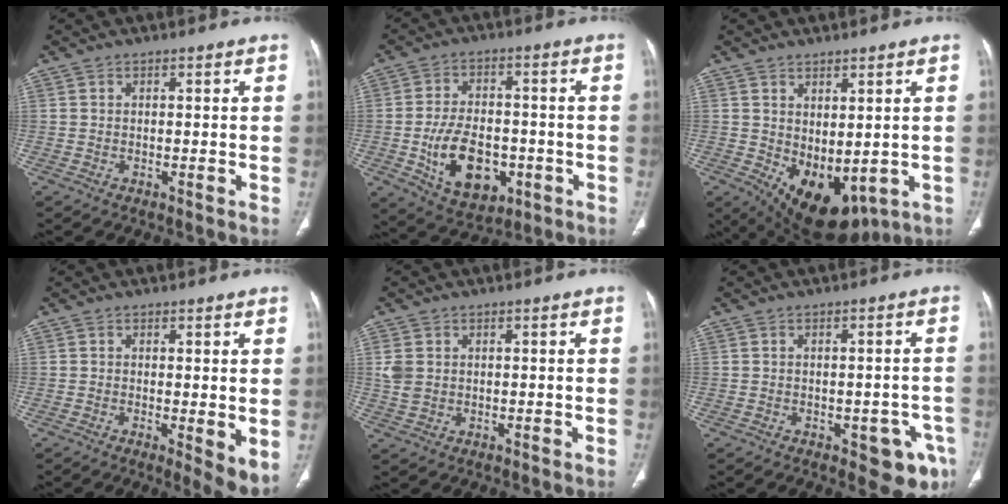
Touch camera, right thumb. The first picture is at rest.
{"total": 13.6, "force": [-3.6, 8.8, 9.8], "torque": [-0.141, 0.013, -0.044]}
{"total": 11.7, "force": [-1.5, 6.9, 9.4], "torque": [-0.121, -0.011, 0.013]}
{"total": 5.4, "force": [-0.3, 1.8, 5.1], "torque": [-0.072, -0.018, -0.006]}
{"total": 3.4, "force": [0.6, 2.8, 1.9], "torque": [-0.039, 0.000, 0.016]}
{"total": 7.4, "force": [-3.5, 3.6, 5.5], "torque": [-0.039, 0.012, -0.037]}